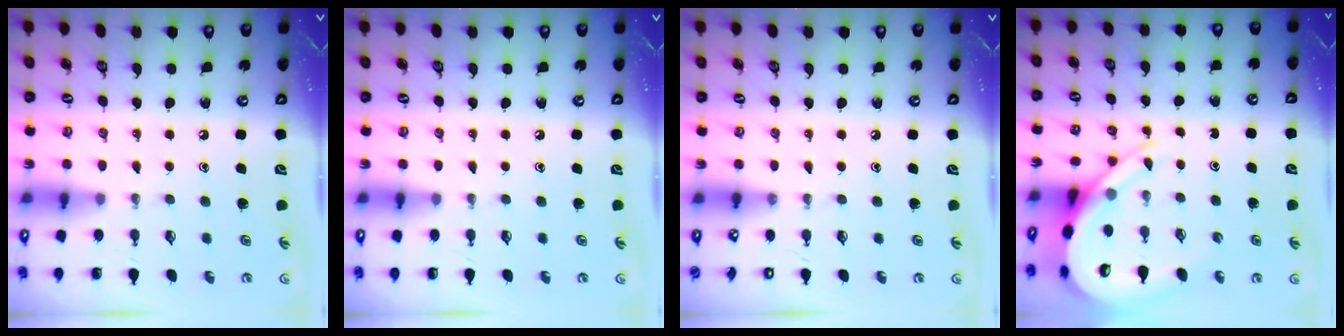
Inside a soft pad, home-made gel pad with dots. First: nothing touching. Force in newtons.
{"total": 0.0}
{"total": 0.0}
{"total": 10.7, "press": 10.7, "slide": 1.2}